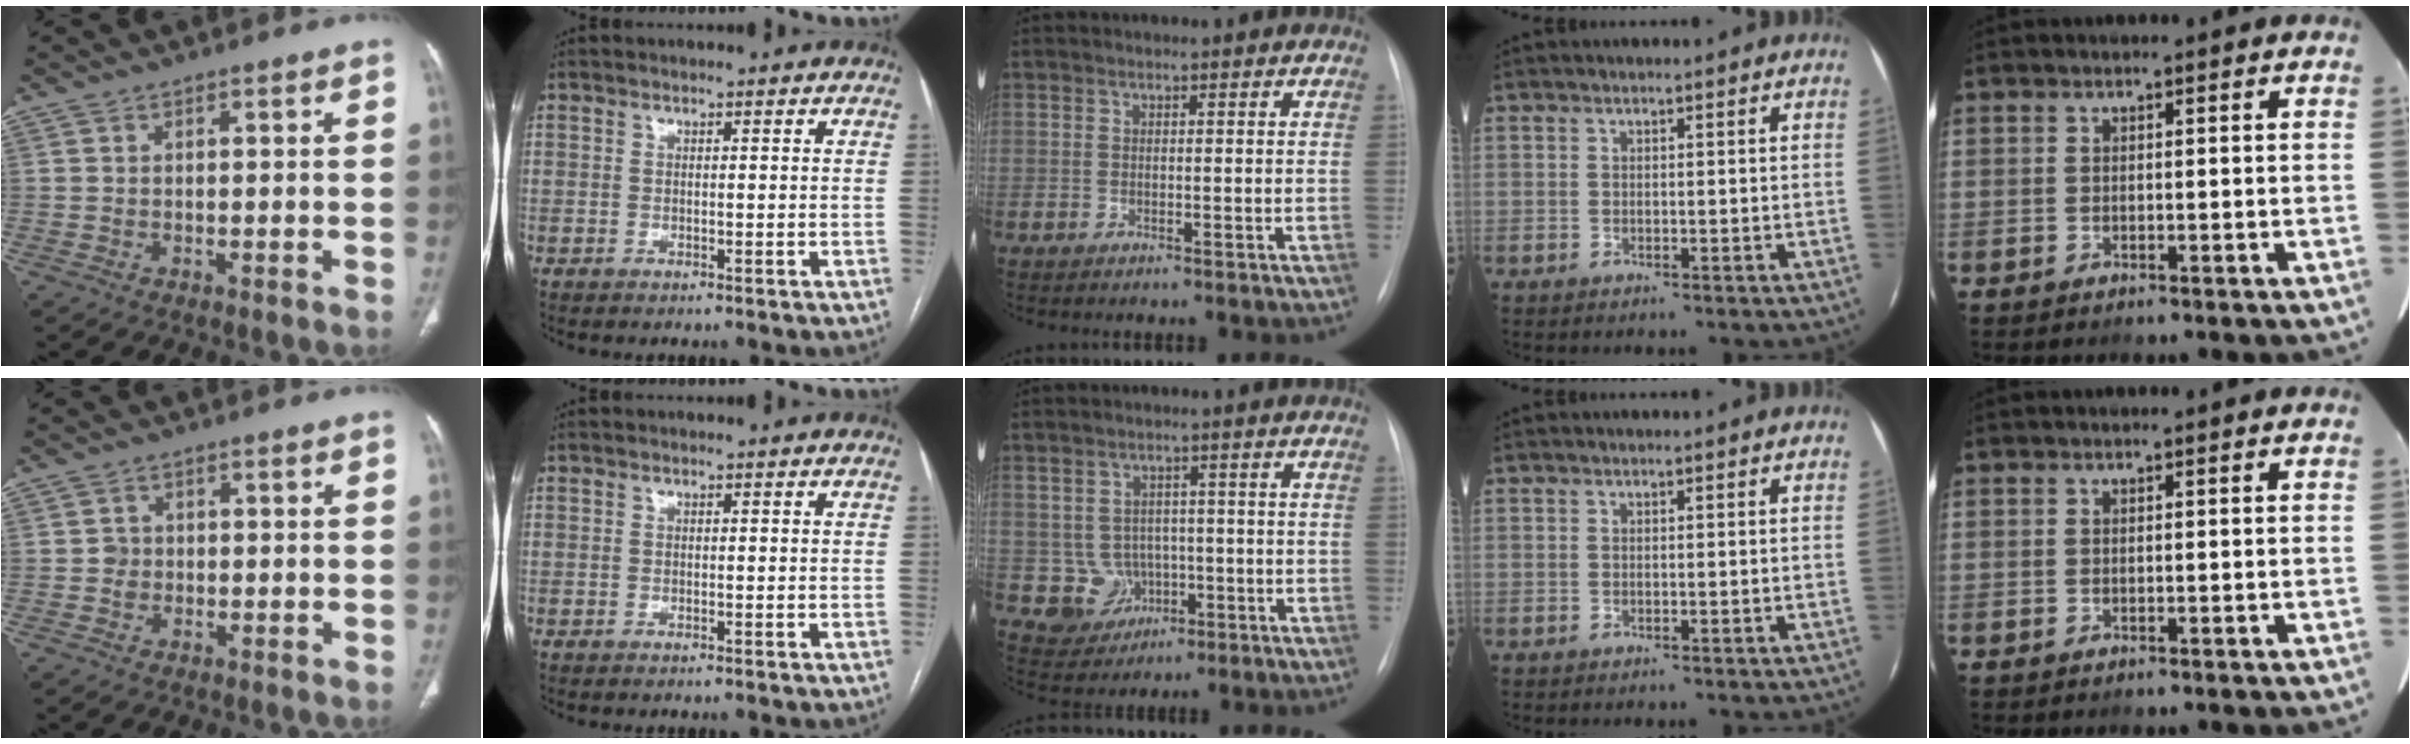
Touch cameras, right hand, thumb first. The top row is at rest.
{"thumb": {"total": 1.8, "force": [-0.3, 1.7, 0.6], "torque": [0.001, 0.007, -0.005]}, "middle": {"total": 5.2, "force": [-1.1, 5.0, 0.8], "torque": [-0.011, 0.011, -0.007]}}